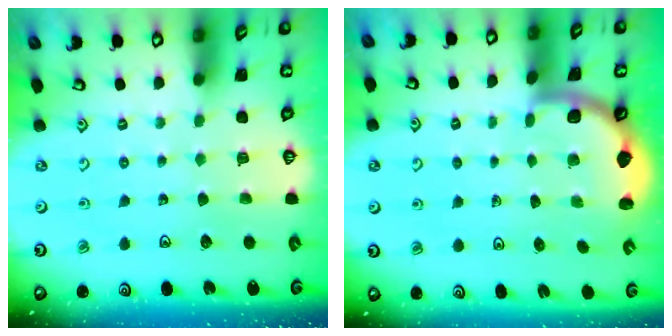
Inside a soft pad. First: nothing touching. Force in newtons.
{"total": 1.6, "press": 1.6, "slide": 0.1}